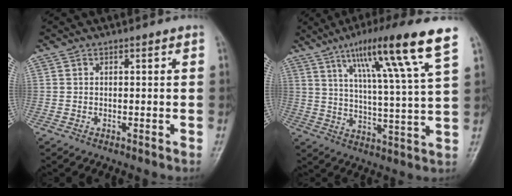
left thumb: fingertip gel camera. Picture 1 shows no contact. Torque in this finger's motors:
{"motor_torque": [0.63, 0.53, 1.60, -1.16, 0.13]}